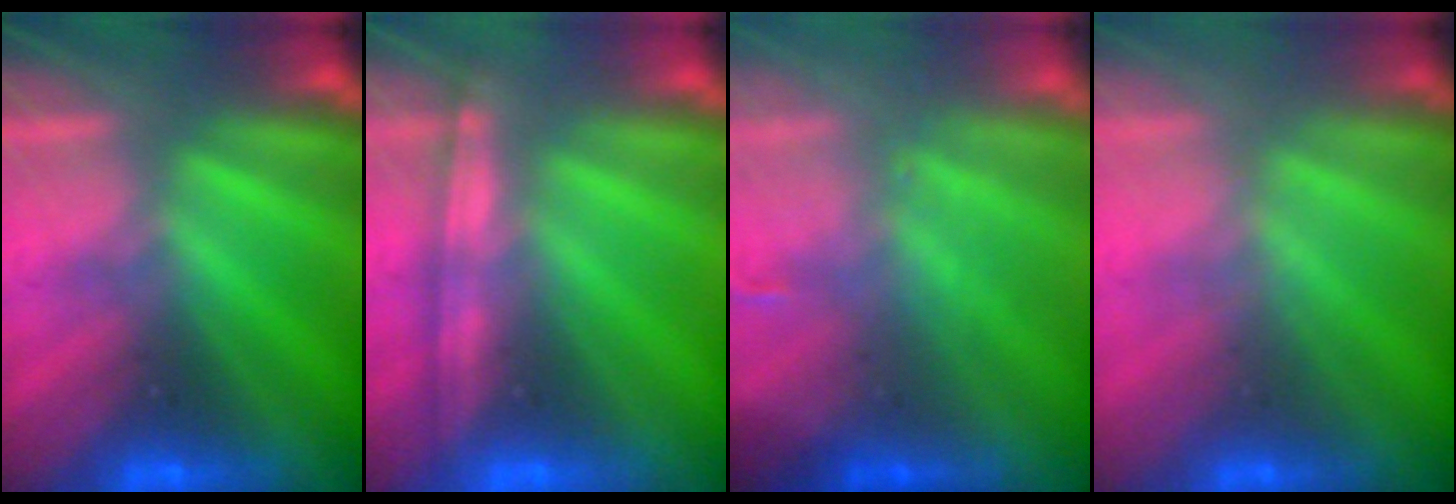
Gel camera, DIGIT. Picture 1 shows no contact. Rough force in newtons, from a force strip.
{"total": 1.2}
{"total": 2.6}
{"total": 1.9}